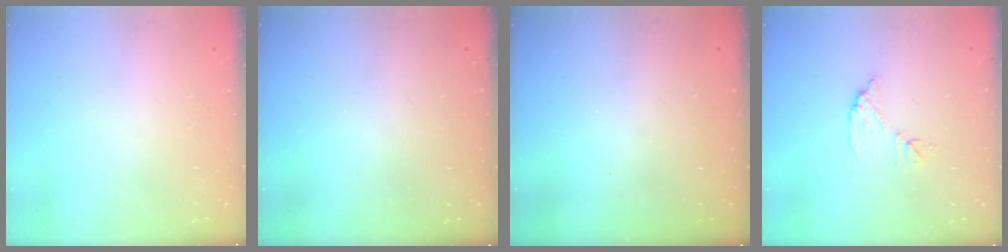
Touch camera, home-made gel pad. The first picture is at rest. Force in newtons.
{"total": 3.0, "press": 3.0, "slide": 0.2}
{"total": 3.3, "press": 3.3, "slide": 0.1}
{"total": 7.8, "press": 7.8, "slide": 0.3}